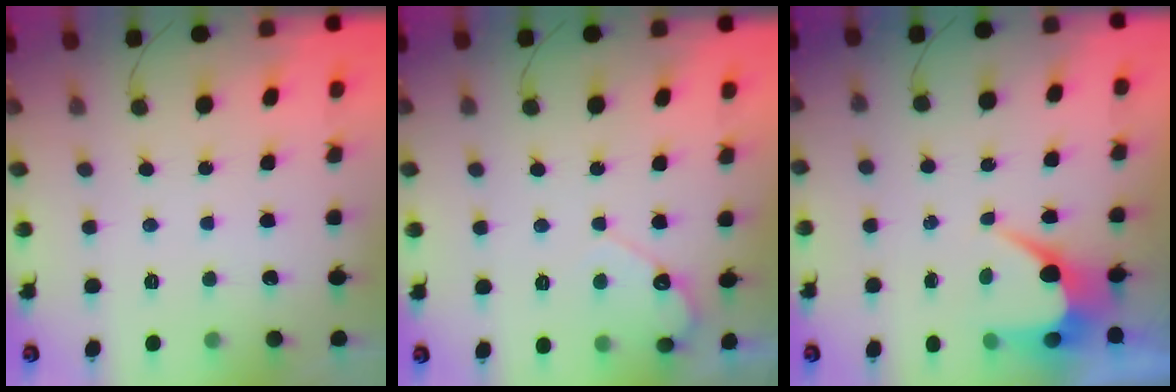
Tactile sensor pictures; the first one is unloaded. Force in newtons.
{"total": 4.7, "press": 4.7, "slide": 0.3}
{"total": 6.9, "press": 6.9, "slide": 0.3}